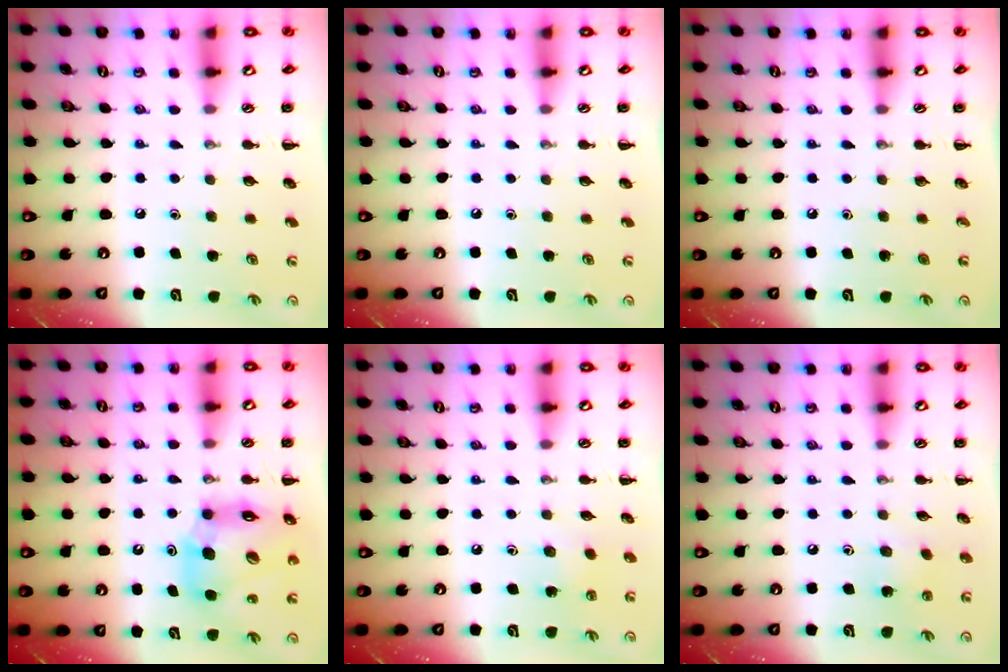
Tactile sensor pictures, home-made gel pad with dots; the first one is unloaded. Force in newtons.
{"total": 0.0}
{"total": 0.0}
{"total": 13.8, "press": 13.2, "slide": 4.0}
{"total": 2.6, "press": 2.5, "slide": 0.7}
{"total": 7.1, "press": 7.0, "slide": 1.2}